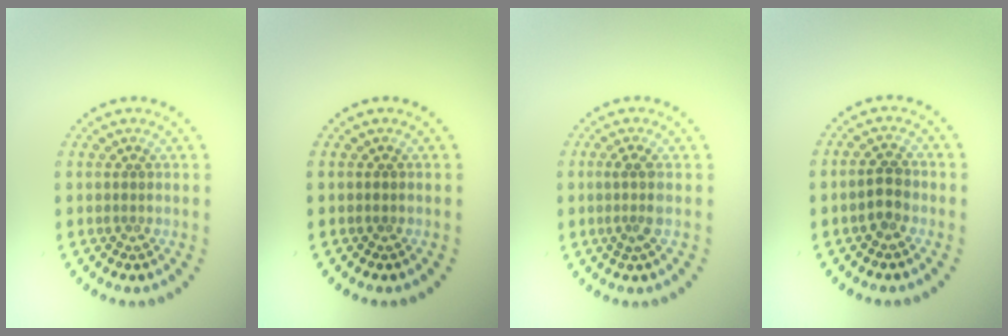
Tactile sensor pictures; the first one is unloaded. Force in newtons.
{"total": 0.5, "press": 0.5, "slide": 0.1}
{"total": 1.8, "press": 1.5, "slide": 1.1}
{"total": 2.2, "press": 2.2, "slide": 0.6}